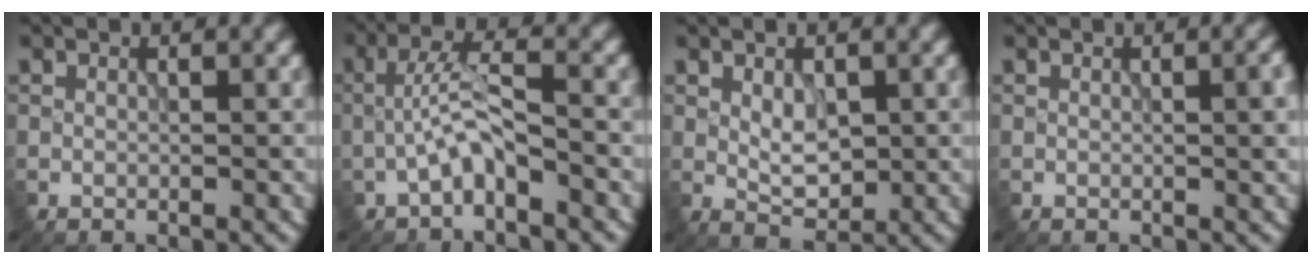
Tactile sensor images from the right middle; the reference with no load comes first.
{"total": 3.2, "force": [-1.4, 0.8, 2.7], "torque": [-0.055, 0.015, -0.035]}
{"total": 2.7, "force": [0.3, 1.6, 2.1], "torque": [-0.034, -0.002, 0.008]}
{"total": 2.7, "force": [0.2, 0.8, 2.5], "torque": [-0.023, 0.003, 0.009]}